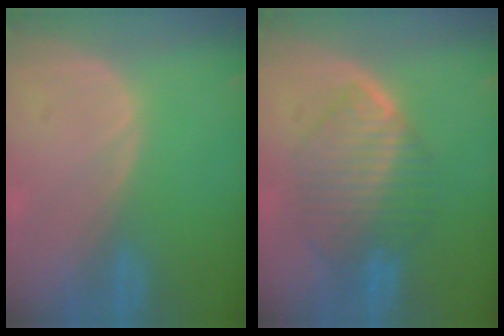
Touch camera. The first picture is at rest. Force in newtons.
{"total": 7.8, "press": 7.8, "slide": 0.3}